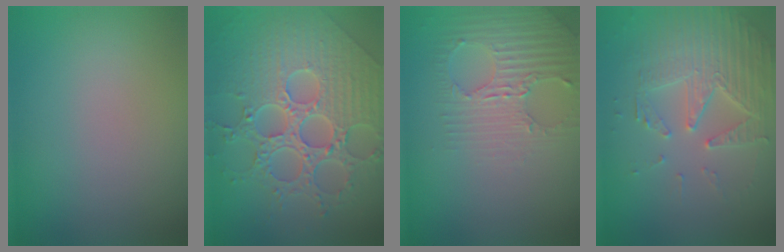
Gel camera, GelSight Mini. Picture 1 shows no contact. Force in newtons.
{"total": 8.8, "press": 6.5, "slide": 5.9}
{"total": 2.9, "press": 2.7, "slide": 1.1}
{"total": 4.1, "press": 3.9, "slide": 1.4}